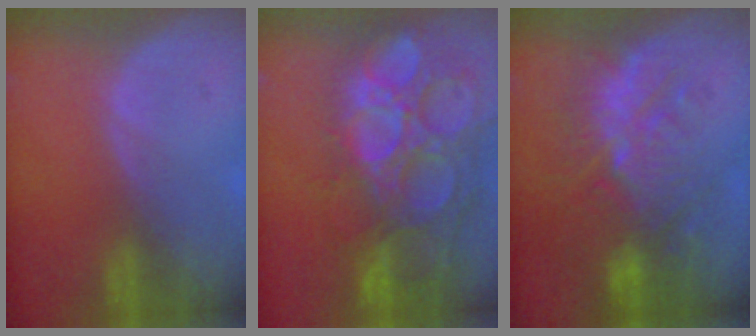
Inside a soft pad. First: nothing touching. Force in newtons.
{"total": 15.8, "press": 13.1, "slide": 9.0}
{"total": 10.8, "press": 10.0, "slide": 3.9}